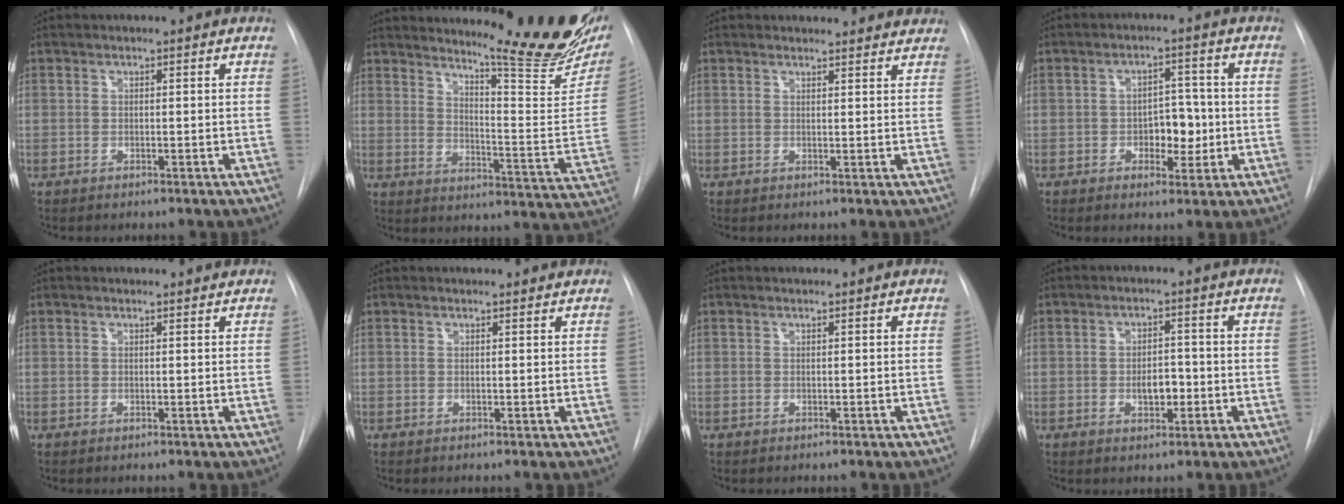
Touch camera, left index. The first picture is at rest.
{"total": 21.6, "force": [18.0, 2.0, 11.7], "torque": [-0.165, -0.102, 0.224]}
{"total": 8.1, "force": [7.7, 2.0, 1.1], "torque": [0.010, 0.004, 0.066]}
{"total": 5.4, "force": [-1.3, 3.2, 4.1], "torque": [-0.050, 0.006, -0.015]}
{"total": 2.1, "force": [2.0, 0.4, 0.2], "torque": [-0.008, 0.001, 0.019]}
{"total": 2.4, "force": [2.4, 0.5, 0.2], "torque": [-0.008, 0.002, 0.022]}
{"total": 0.6, "force": [0.6, -0.1, 0.0], "torque": [-0.006, 0.003, 0.010]}
{"total": 3.6, "force": [-1.2, 1.9, 2.8], "torque": [-0.040, -0.001, -0.013]}